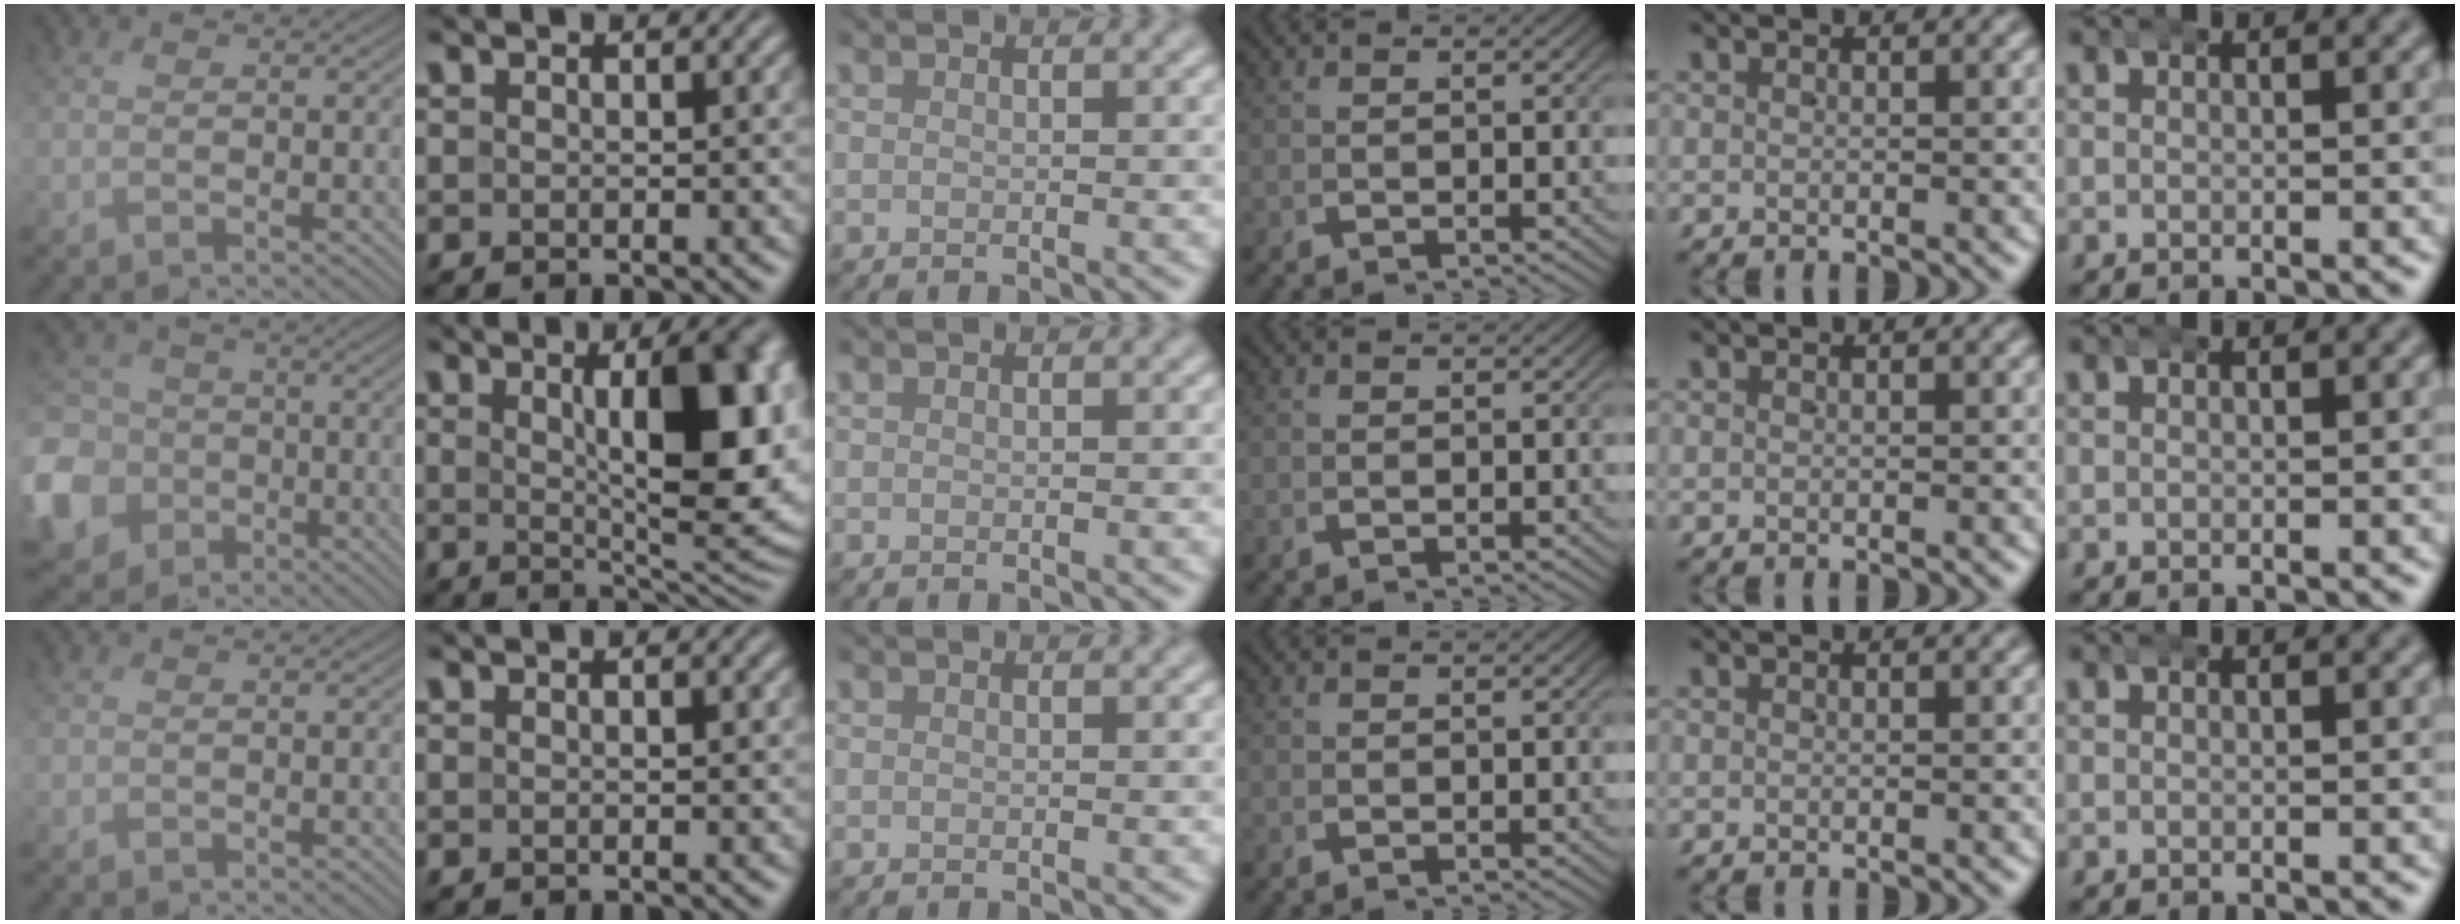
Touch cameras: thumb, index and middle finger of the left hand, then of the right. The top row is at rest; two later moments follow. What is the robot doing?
{"motion": "wrap", "object": "aluminum foil"}